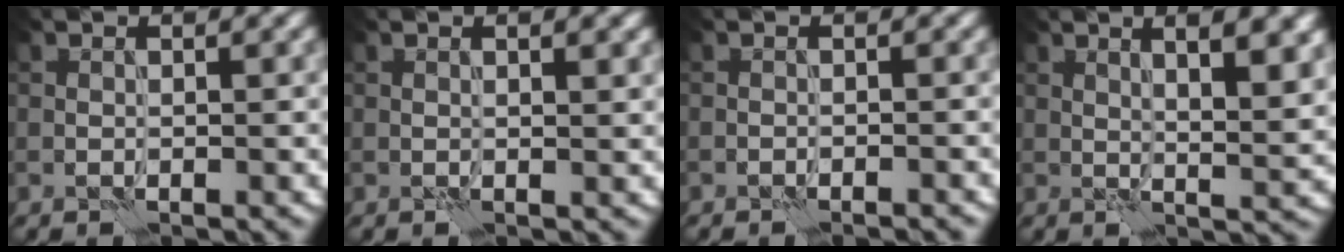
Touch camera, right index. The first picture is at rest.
{"total": 1.6, "force": [0.8, 0.3, 1.4], "torque": [-0.017, 0.000, 0.008]}
{"total": 1.1, "force": [-1.0, 0.1, 0.2], "torque": [0.008, 0.003, -0.021]}
{"total": 7.4, "force": [2.9, 2.2, 6.5], "torque": [-0.061, 0.018, 0.034]}